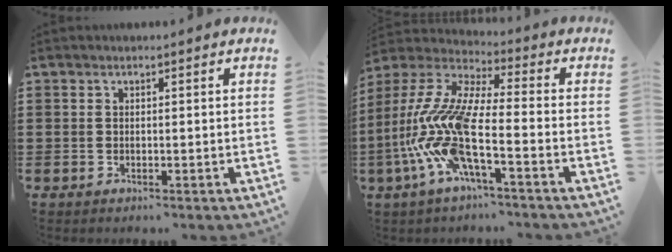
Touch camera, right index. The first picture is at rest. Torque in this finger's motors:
{"motor_torque": [2.14, 0.00, 1.05, 0.21]}